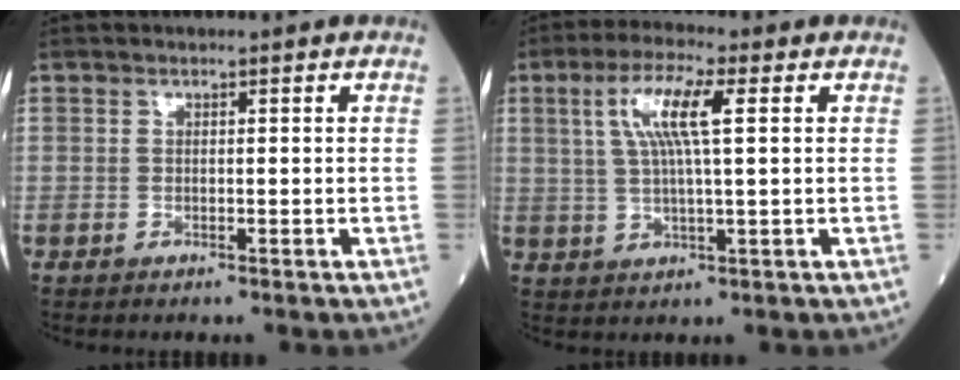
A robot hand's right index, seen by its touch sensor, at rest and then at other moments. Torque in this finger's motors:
{"motor_torque": [1.48, 0.44, 0.67, 0.20]}